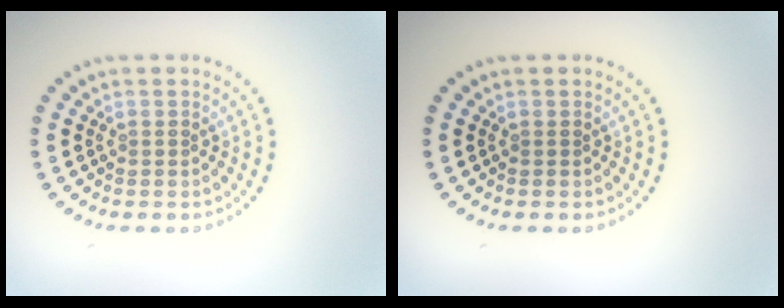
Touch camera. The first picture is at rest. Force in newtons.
{"total": 0.0}